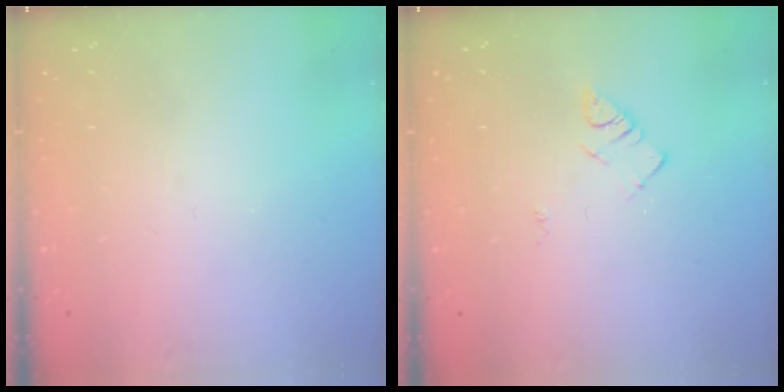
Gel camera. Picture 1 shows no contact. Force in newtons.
{"total": 3.9, "press": 3.9, "slide": 0.5}